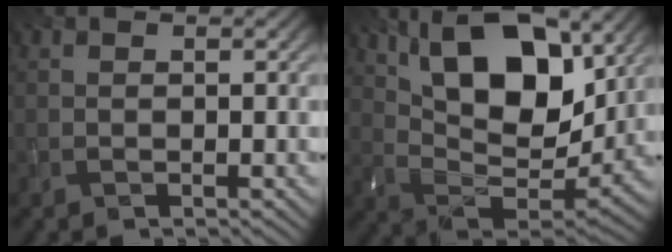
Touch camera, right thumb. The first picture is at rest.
{"total": 15.9, "force": [7.3, 7.7, 11.8], "torque": [-0.205, -0.003, 0.127]}